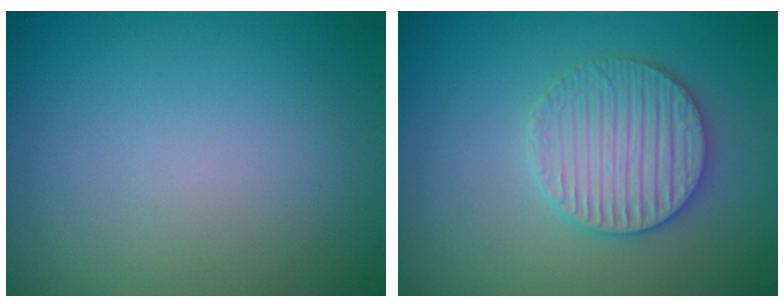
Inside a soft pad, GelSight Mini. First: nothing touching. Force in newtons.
{"total": 3.6, "press": 3.5, "slide": 0.9}